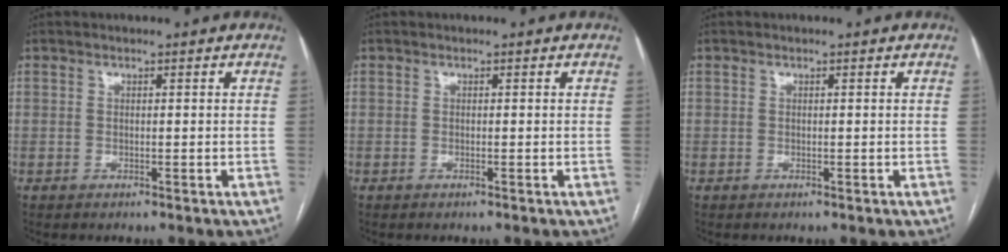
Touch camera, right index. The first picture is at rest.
{"total": 0.0}
{"total": 0.0}